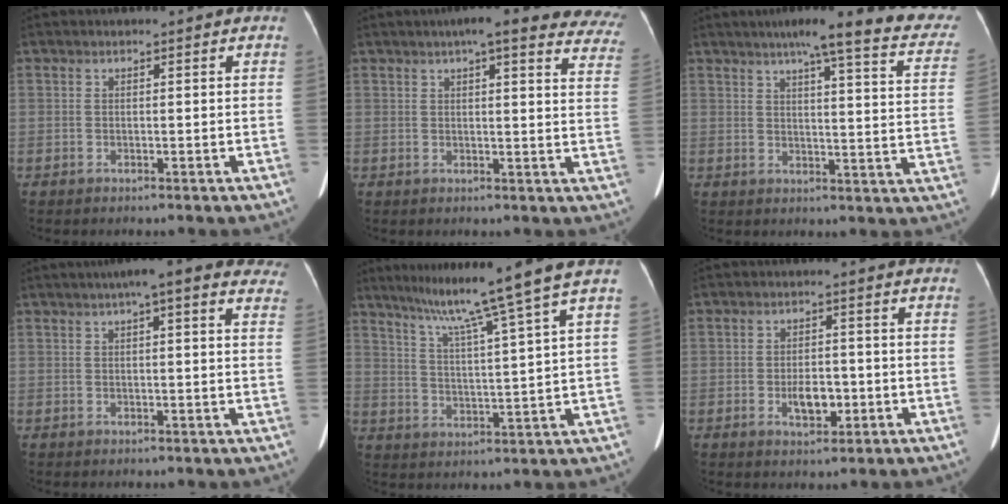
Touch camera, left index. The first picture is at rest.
{"total": 20.0, "force": [17.2, 3.6, 9.4], "torque": [-0.090, -0.011, 0.175]}
{"total": 21.9, "force": [18.2, 1.9, 12.0], "torque": [-0.149, -0.026, 0.202]}
{"total": 12.7, "force": [9.5, 2.7, 8.1], "torque": [-0.094, 0.033, 0.103]}
{"total": 12.1, "force": [9.3, -3.3, 7.1], "torque": [-0.110, -0.015, 0.140]}
{"total": 4.3, "force": [-1.3, 2.3, 3.4], "torque": [-0.057, 0.004, -0.018]}